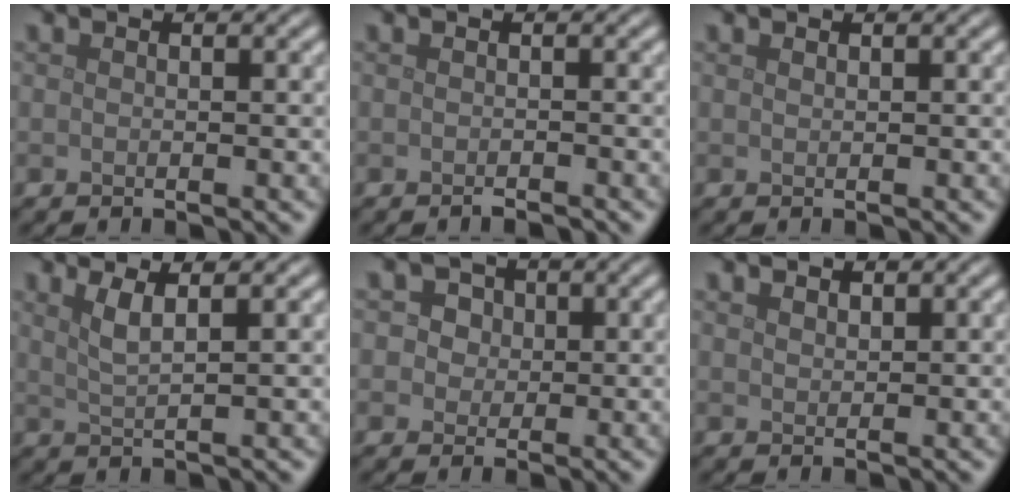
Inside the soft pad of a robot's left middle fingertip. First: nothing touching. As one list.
[{"total": 0.7, "force": [-0.6, 0.1, 0.4], "torque": [-0.004, 0.000, -0.011]}, {"total": 0.0}, {"total": 2.3, "force": [1.1, 0.6, 2.0], "torque": [-0.034, -0.004, 0.019]}, {"total": 4.2, "force": [1.7, 3.3, 1.9], "torque": [-0.021, 0.018, 0.010]}, {"total": 0.9, "force": [0.8, 0.3, 0.2], "torque": [-0.005, -0.001, 0.017]}]